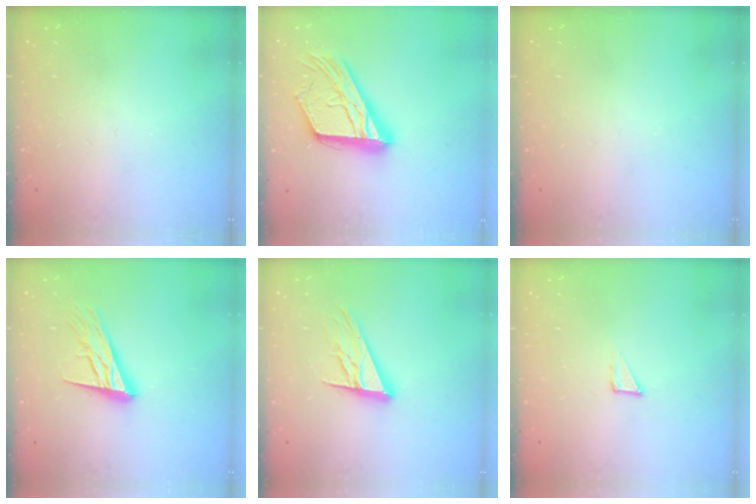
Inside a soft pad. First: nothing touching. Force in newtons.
{"total": 21.6, "press": 21.5, "slide": 1.9}
{"total": 0.0}
{"total": 15.6, "press": 15.1, "slide": 3.7}
{"total": 13.3, "press": 13.1, "slide": 2.5}
{"total": 2.1, "press": 2.1, "slide": 0.1}